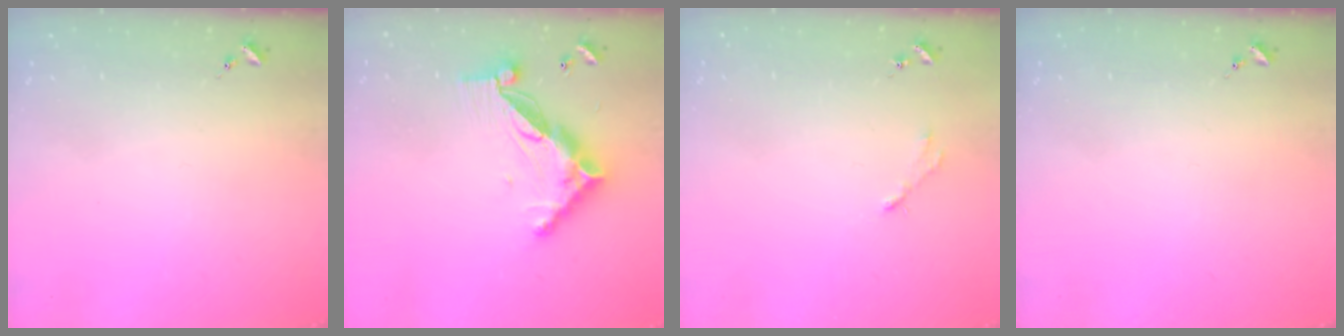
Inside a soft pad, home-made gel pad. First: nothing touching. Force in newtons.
{"total": 13.7, "press": 13.6, "slide": 1.0}
{"total": 2.8, "press": 2.8, "slide": 0.4}
{"total": 0.0}